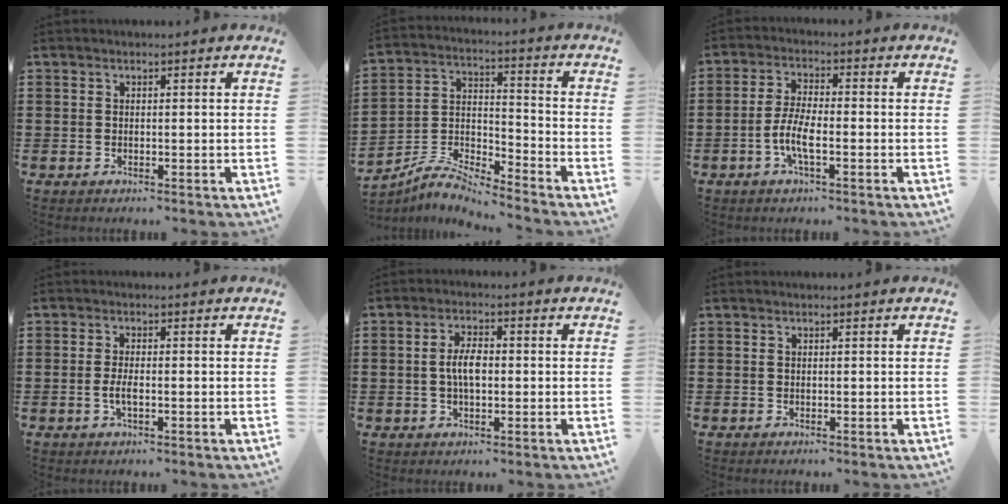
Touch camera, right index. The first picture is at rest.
{"total": 6.5, "force": [-6.3, 0.4, 1.6], "torque": [-0.041, -0.003, -0.128]}
{"total": 5.4, "force": [-2.0, 1.4, 4.8], "torque": [-0.116, -0.012, -0.045]}
{"total": 2.5, "force": [-0.7, 0.6, 2.3], "torque": [-0.049, -0.002, -0.015]}
{"total": 4.4, "force": [-0.3, 1.7, 4.0], "torque": [-0.082, -0.001, -0.010]}
{"total": 0.0}